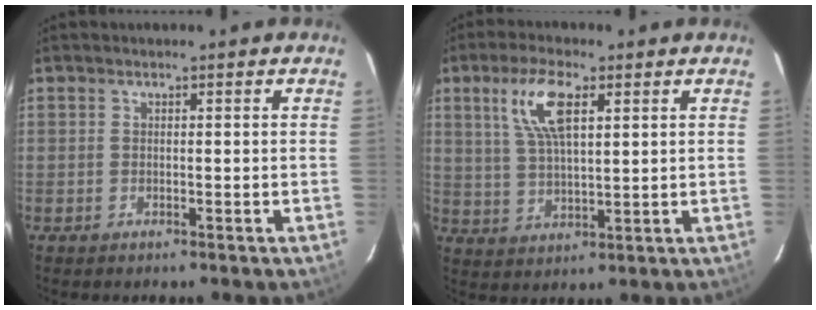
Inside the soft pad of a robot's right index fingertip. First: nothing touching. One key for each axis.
{"total": 9.1, "fx": 3.8, "fy": 3.1, "fz": 7.6, "tx": -0.151, "ty": 0.011, "tz": 0.078}